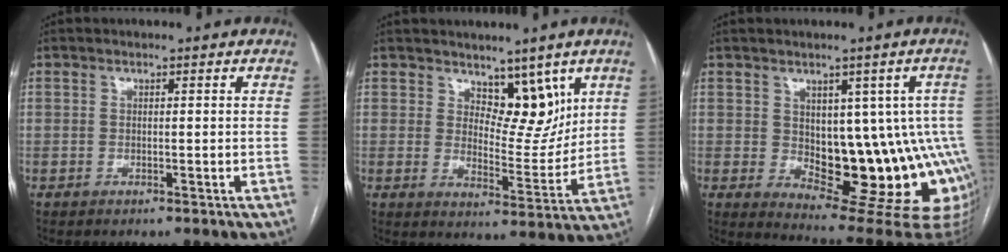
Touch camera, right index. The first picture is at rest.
{"total": 7.5, "force": [4.8, 3.8, 4.4], "torque": [-0.053, -0.007, 0.084]}
{"total": 16.3, "force": [-1.4, 7.6, 14.4], "torque": [-0.119, 0.016, 0.004]}